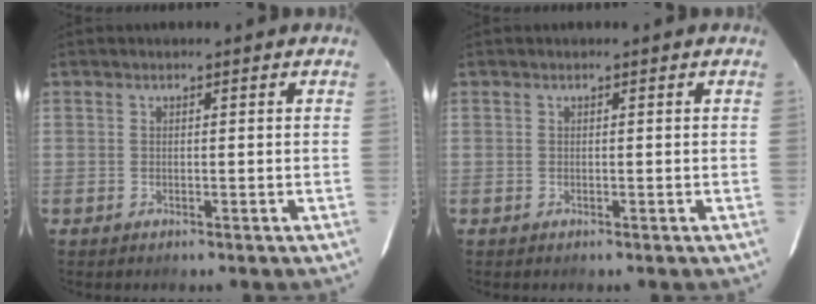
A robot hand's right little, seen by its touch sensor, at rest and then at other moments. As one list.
[{"total": 0.0}]